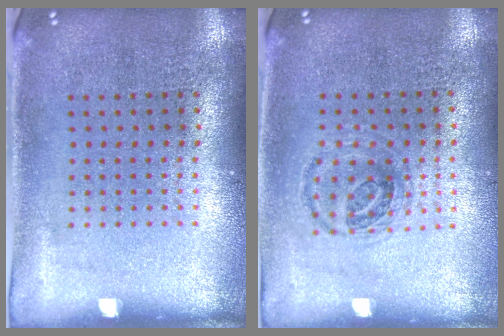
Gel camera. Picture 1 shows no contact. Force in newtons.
{"total": 1.0, "press": 0.9, "slide": 0.3}